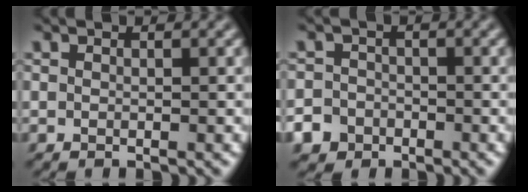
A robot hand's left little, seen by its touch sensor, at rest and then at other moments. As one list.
[{"total": 5.7, "force": [-3.4, 4.5, 0.9], "torque": [-0.015, -0.013, -0.074]}]